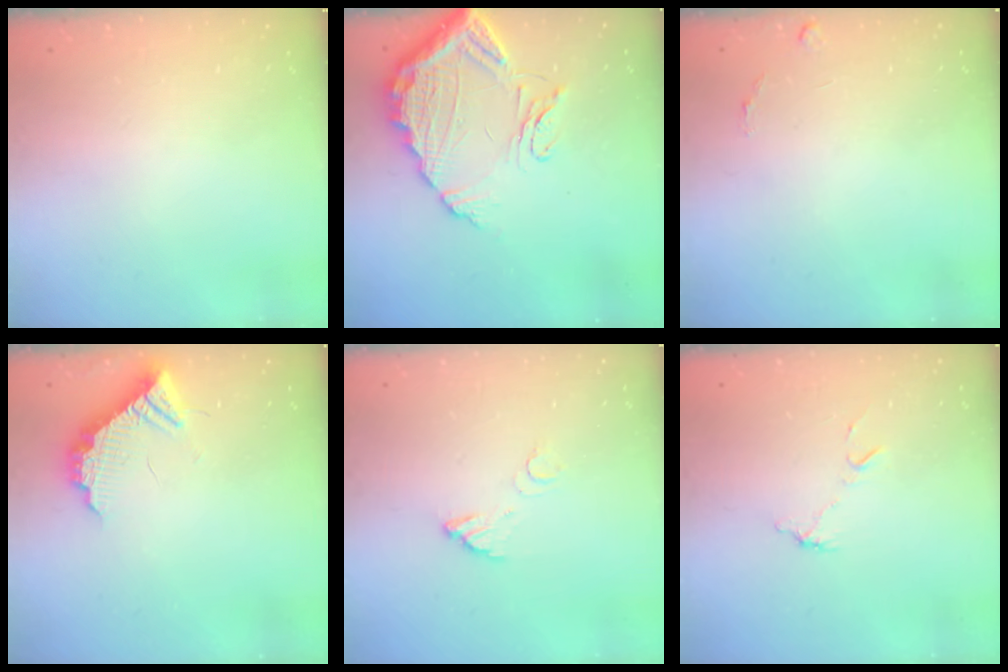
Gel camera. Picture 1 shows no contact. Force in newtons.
{"total": 14.4, "press": 14.3, "slide": 1.5}
{"total": 4.5, "press": 4.5, "slide": 0.3}
{"total": 12.0, "press": 12.0, "slide": 0.7}
{"total": 3.8, "press": 3.8, "slide": 0.2}
{"total": 5.9, "press": 5.9, "slide": 0.4}